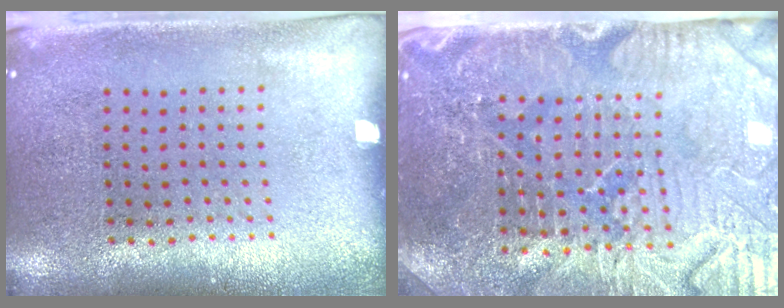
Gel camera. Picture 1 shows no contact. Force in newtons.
{"total": 5.0, "press": 4.6, "slide": 1.9}